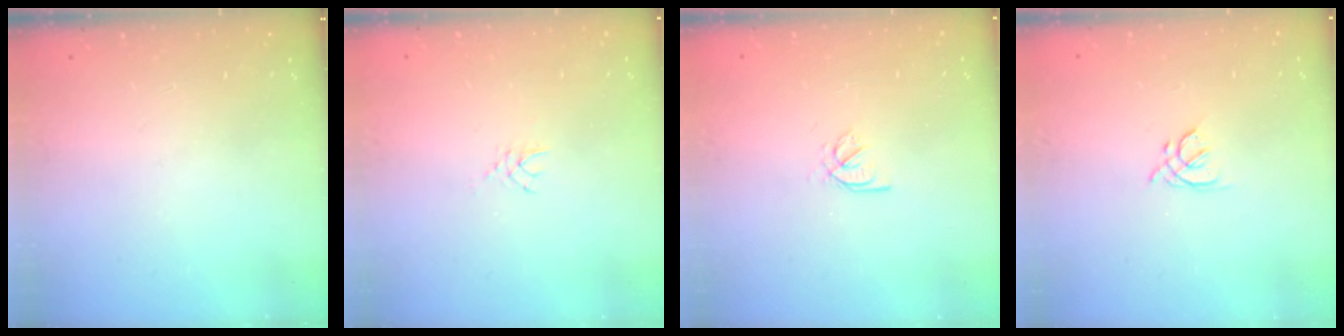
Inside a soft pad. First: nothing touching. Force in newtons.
{"total": 2.7, "press": 2.7, "slide": 0.4}
{"total": 2.3, "press": 2.3, "slide": 0.4}
{"total": 2.7, "press": 2.7, "slide": 0.3}